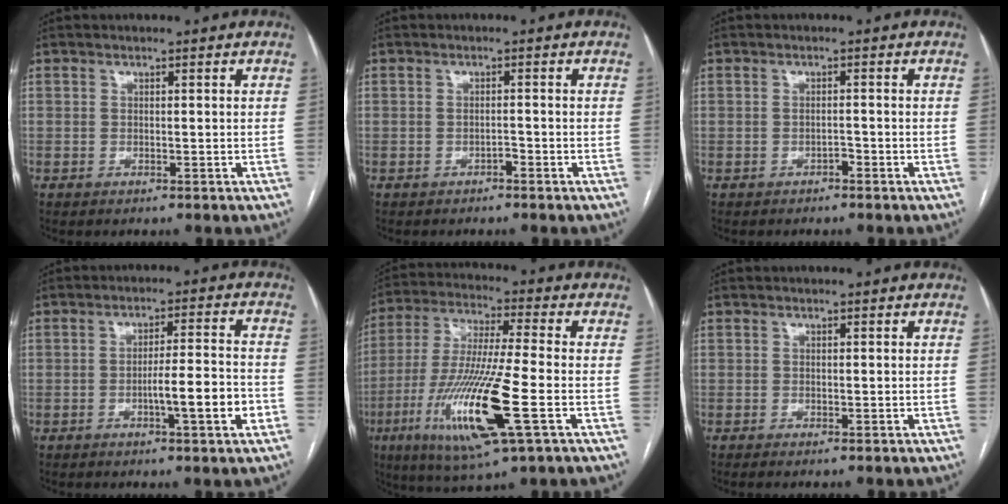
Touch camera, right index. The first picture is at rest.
{"total": 0.9, "force": [-0.7, 0.2, 0.5], "torque": [-0.010, 0.003, -0.010]}
{"total": 0.9, "force": [-0.7, 0.3, 0.4], "torque": [-0.009, 0.003, -0.010]}
{"total": 7.3, "force": [-2.5, 0.2, 6.8], "torque": [-0.102, 0.007, -0.036]}
{"total": 17.7, "force": [-6.0, 1.0, 16.7], "torque": [-0.350, -0.029, -0.107]}
{"total": 0.5, "force": [-0.4, -0.1, 0.4], "torque": [-0.008, 0.000, -0.007]}